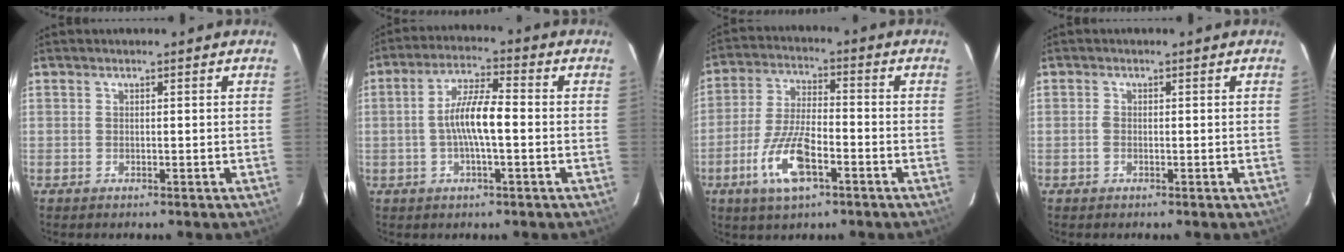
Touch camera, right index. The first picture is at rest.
{"total": 8.1, "force": [-1.1, 1.5, 7.8], "torque": [-0.153, 0.009, -0.022]}
{"total": 11.6, "force": [-5.4, 4.0, 9.5], "torque": [-0.201, -0.008, -0.100]}
{"total": 1.0, "force": [-0.3, 0.6, 0.7], "torque": [-0.016, 0.003, -0.008]}